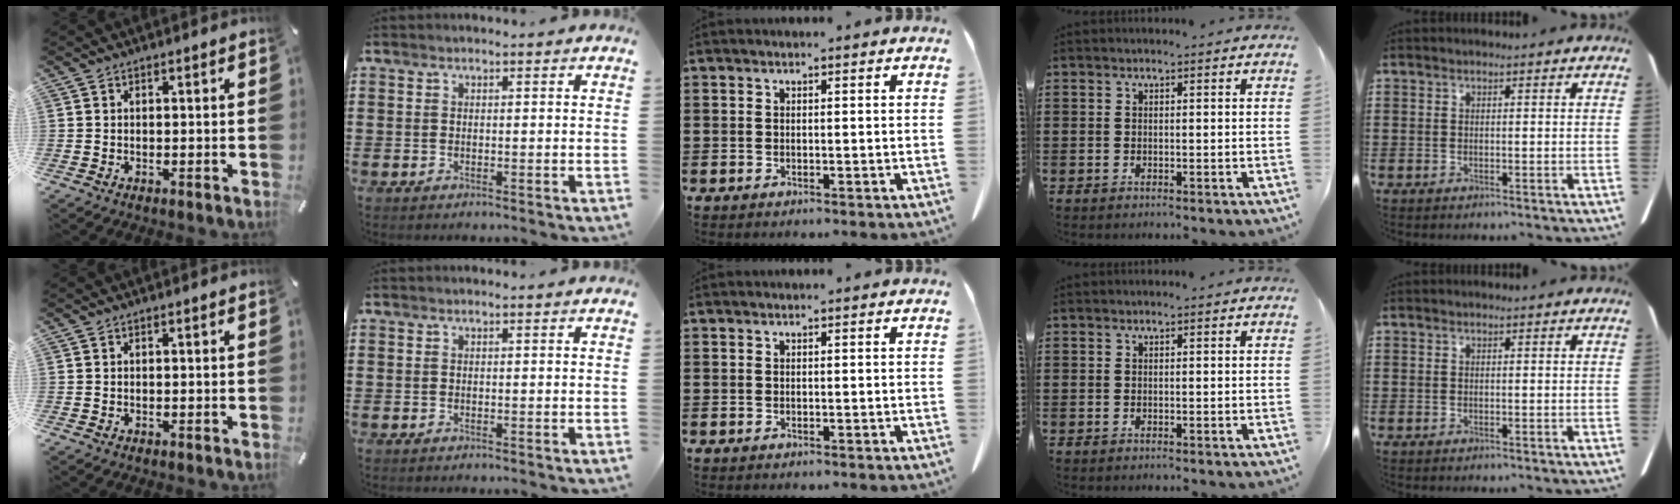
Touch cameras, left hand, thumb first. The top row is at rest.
{}